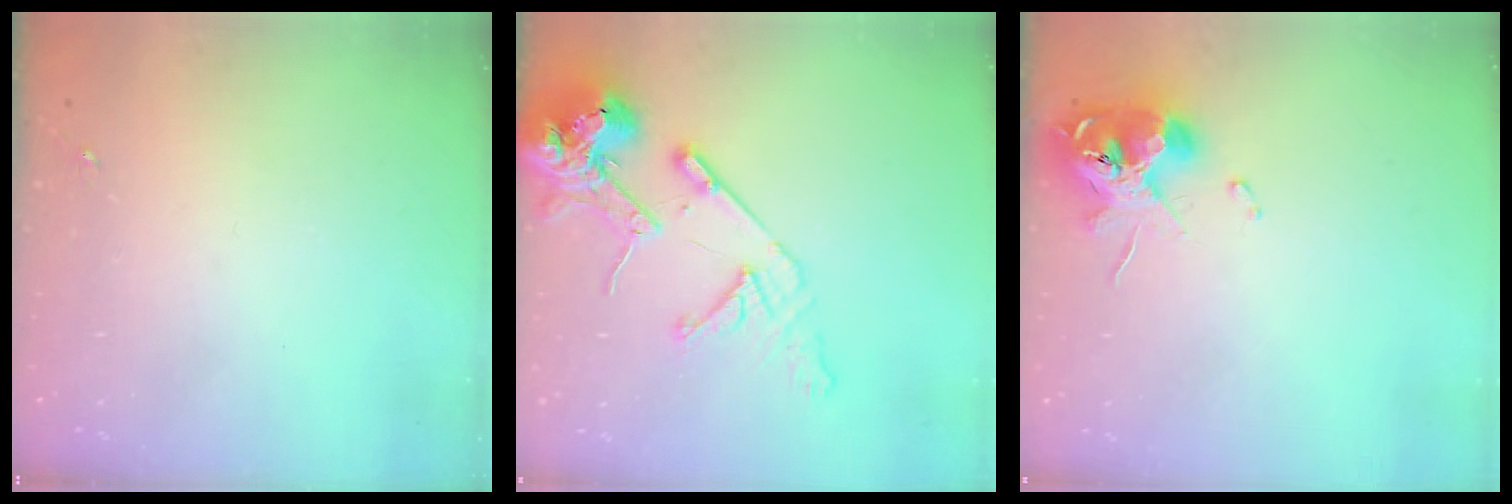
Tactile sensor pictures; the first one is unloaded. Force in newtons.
{"total": 15.7, "press": 15.5, "slide": 2.3}
{"total": 11.4, "press": 11.3, "slide": 1.8}